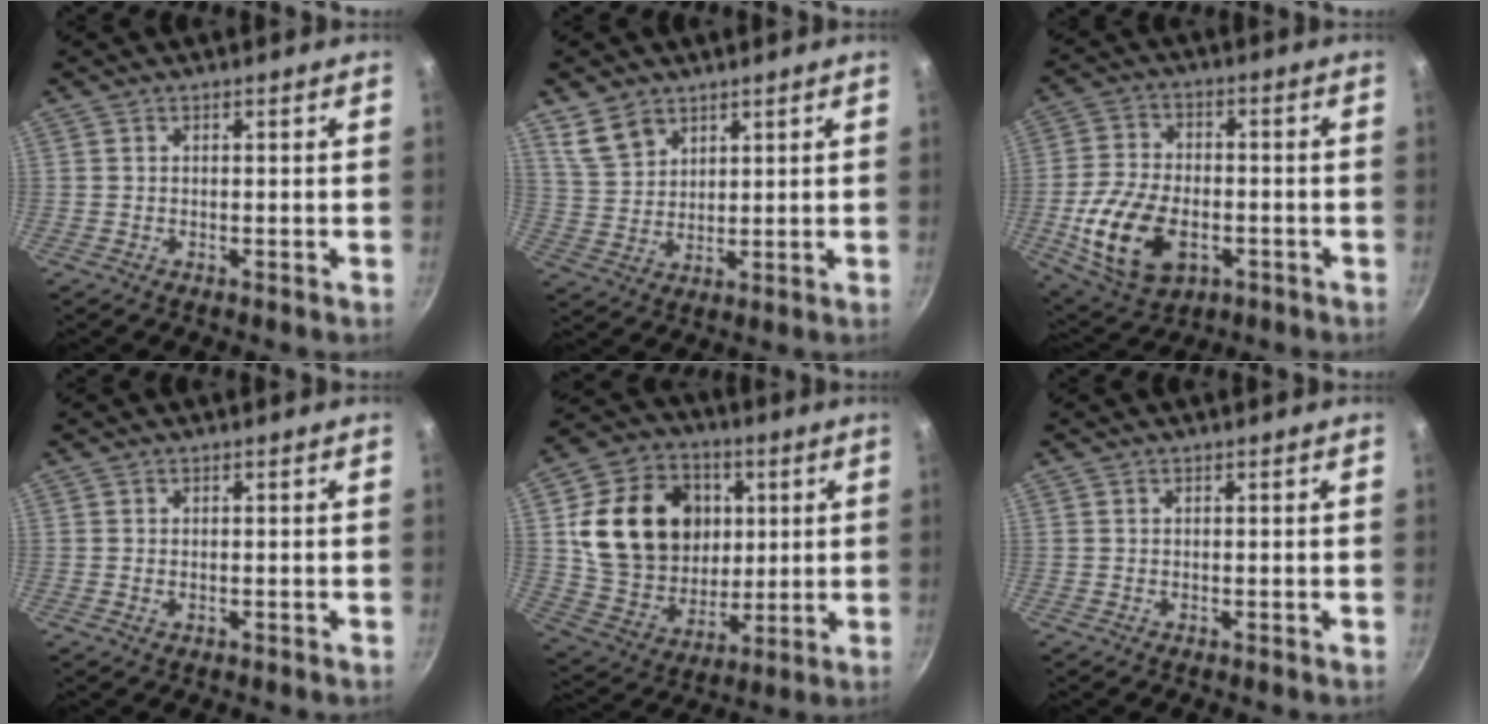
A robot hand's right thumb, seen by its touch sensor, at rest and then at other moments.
{"total": 6.8, "force": [4.5, 4.4, 2.7], "torque": [-0.036, -0.013, 0.098]}
{"total": 15.8, "force": [-4.5, 9.7, 11.6], "torque": [-0.210, 0.012, -0.072]}
{"total": 0.8, "force": [-0.2, 0.5, 0.6], "torque": [-0.010, 0.001, -0.002]}
{"total": 21.9, "force": [4.4, 17.5, 12.6], "torque": [-0.192, -0.002, 0.087]}
{"total": 0.0}